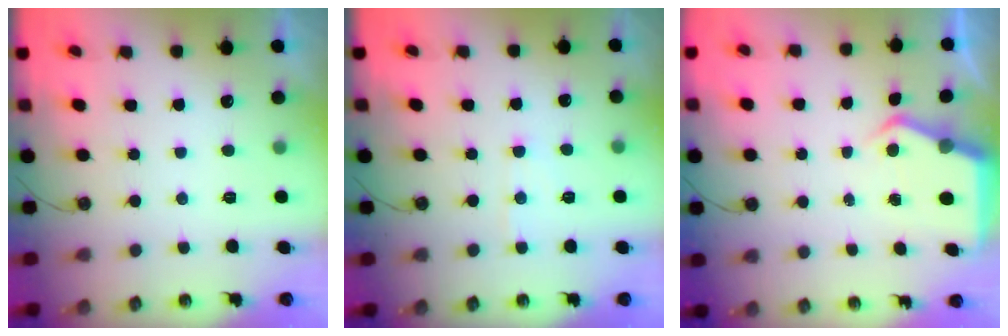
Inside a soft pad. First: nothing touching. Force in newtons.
{"total": 5.0, "press": 5.0, "slide": 0.6}
{"total": 4.7, "press": 4.7, "slide": 0.5}